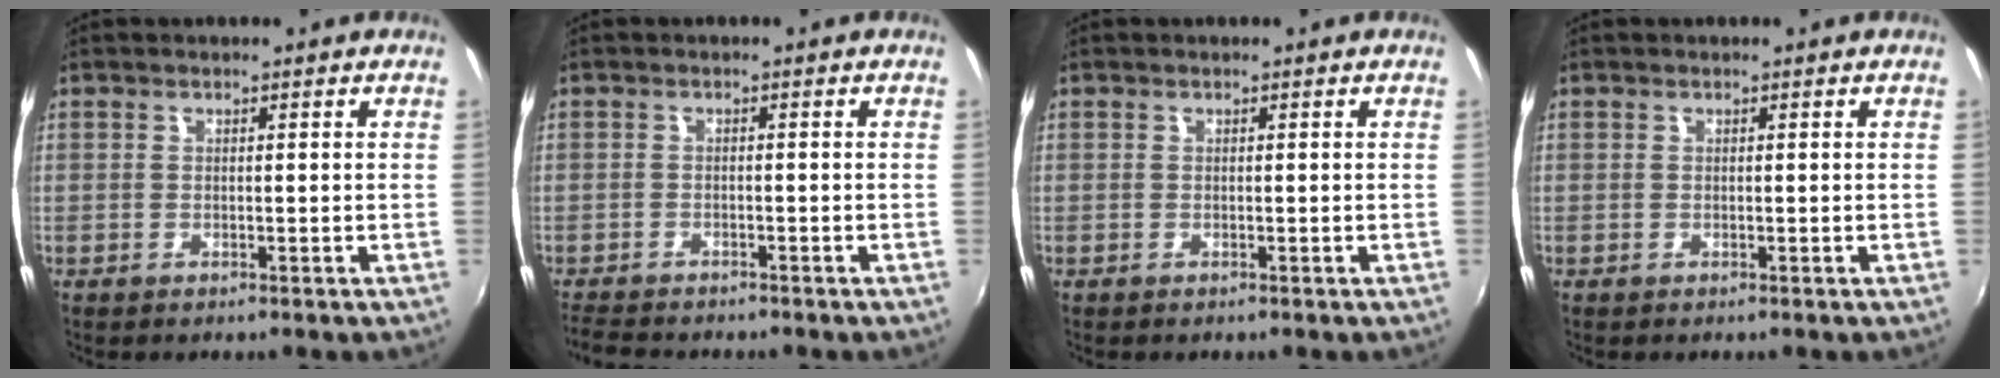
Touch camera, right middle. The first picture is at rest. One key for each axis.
{"total": 5.4, "fx": -5.0, "fy": 1.1, "fz": 1.7, "tx": -0.053, "ty": -0.017, "tz": -0.086}
{"total": 0.0}
{"total": 0.0}